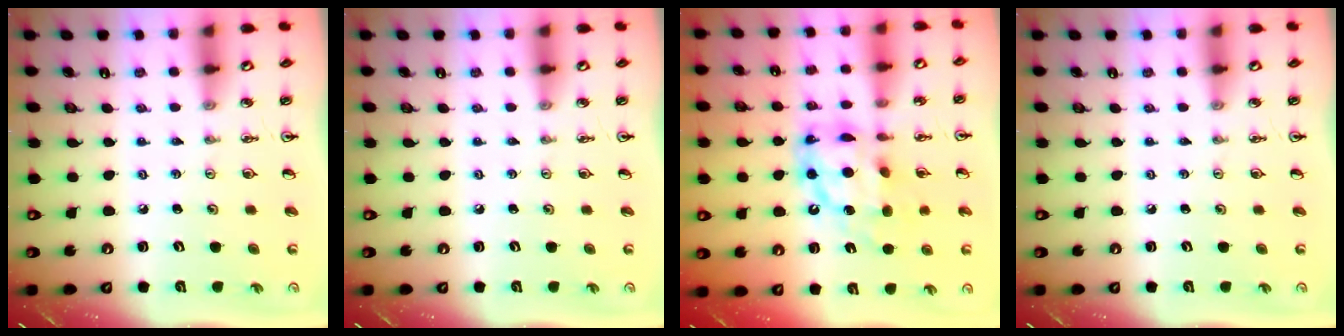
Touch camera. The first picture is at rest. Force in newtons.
{"total": 0.0}
{"total": 14.3, "press": 14.2, "slide": 1.3}
{"total": 0.0}